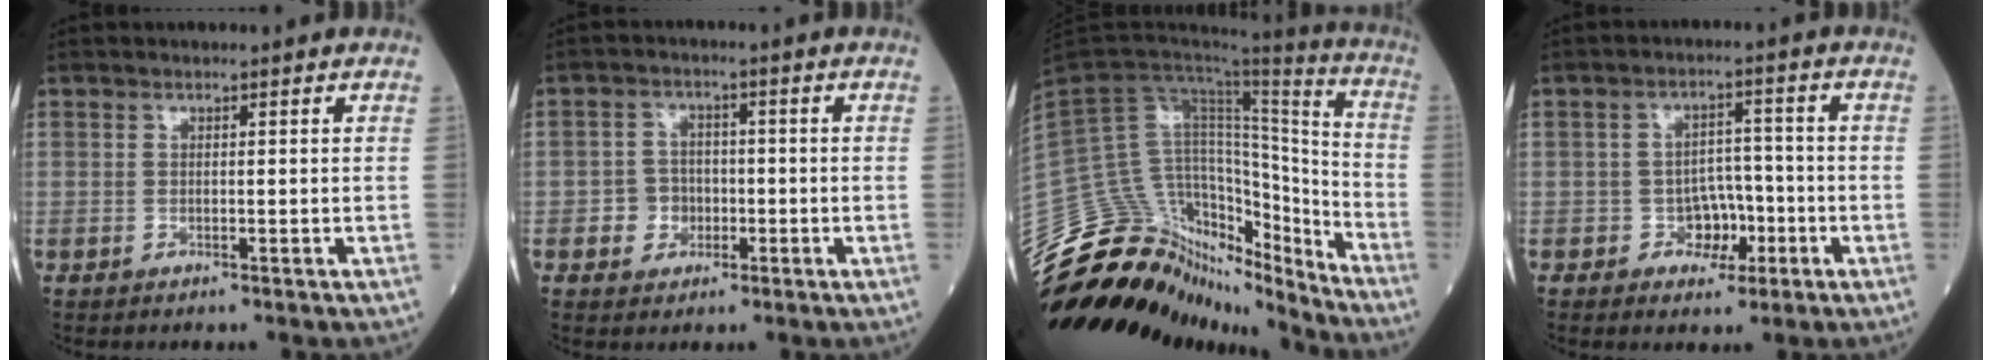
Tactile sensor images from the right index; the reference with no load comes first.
{"total": 3.9, "force": [-1.2, 3.5, 1.2], "torque": [-0.016, 0.011, -0.019]}
{"total": 26.6, "force": [-23.0, 9.4, 9.5], "torque": [-0.213, 0.051, -0.363]}
{"total": 4.6, "force": [-2.0, 3.6, 2.1], "torque": [-0.020, 0.014, -0.029]}